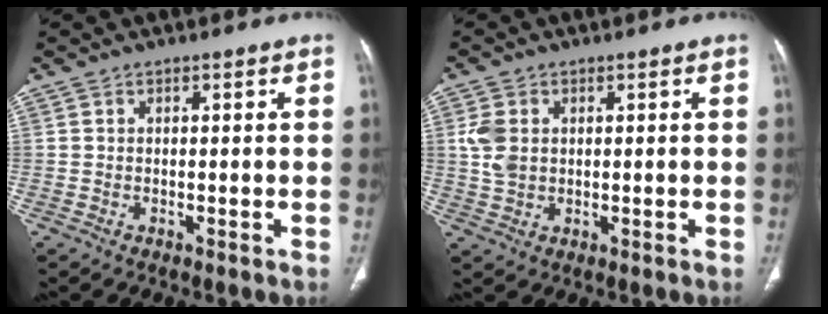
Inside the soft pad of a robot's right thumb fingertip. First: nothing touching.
{"total": 4.9, "force": [0.9, 3.6, 3.2], "torque": [-0.065, 0.000, 0.022]}